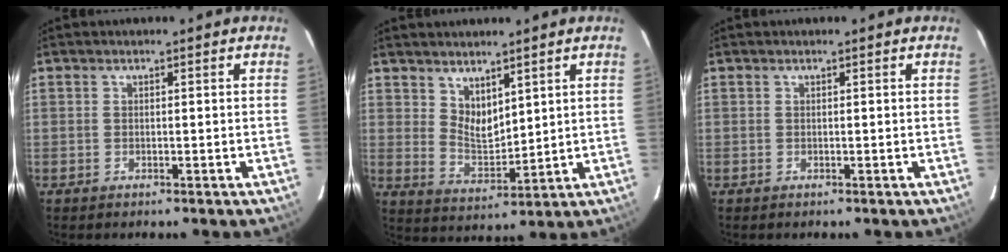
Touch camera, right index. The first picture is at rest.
{"total": 6.0, "force": [4.2, 3.0, 3.0], "torque": [-0.048, -0.006, 0.085]}
{"total": 0.0}